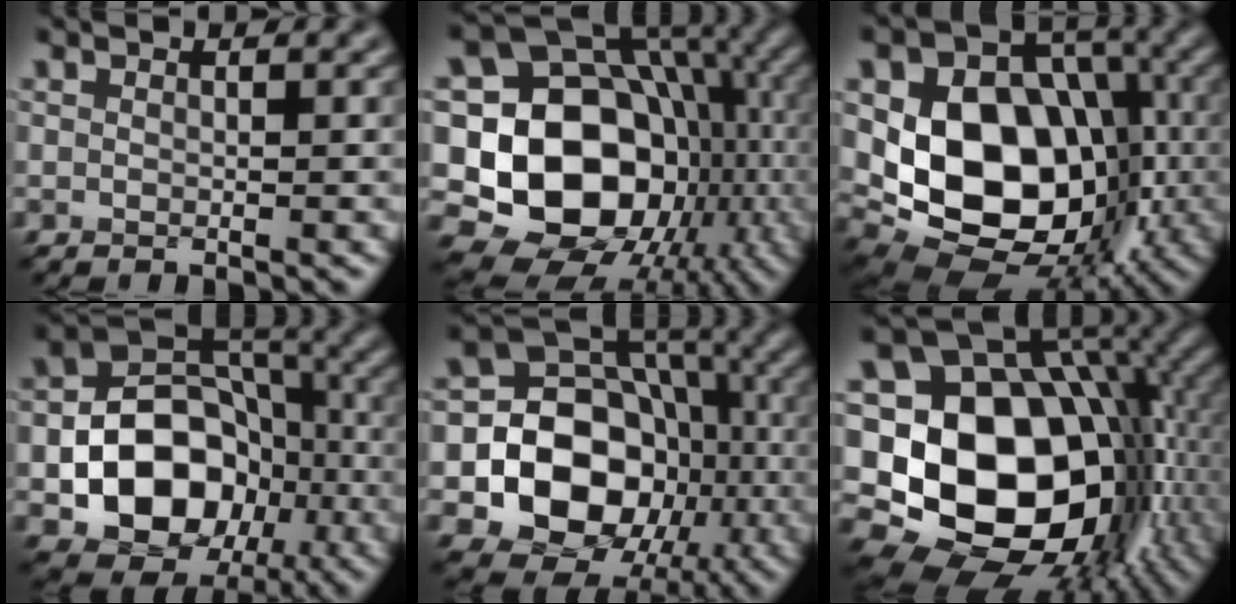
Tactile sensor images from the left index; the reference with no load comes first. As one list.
[{"total": 18.0, "force": [-2.5, 14.8, 9.9], "torque": [-0.150, -0.006, -0.054]}, {"total": 13.8, "force": [-1.2, 10.2, 9.3], "torque": [-0.150, -0.013, -0.025]}, {"total": 11.5, "force": [-3.1, 8.6, 6.9], "torque": [-0.097, 0.000, -0.056]}, {"total": 13.3, "force": [-3.1, 10.9, 7.0], "torque": [-0.099, -0.008, -0.080]}, {"total": 19.1, "force": [-2.2, 14.4, 12.4], "torque": [-0.206, -0.013, -0.018]}]